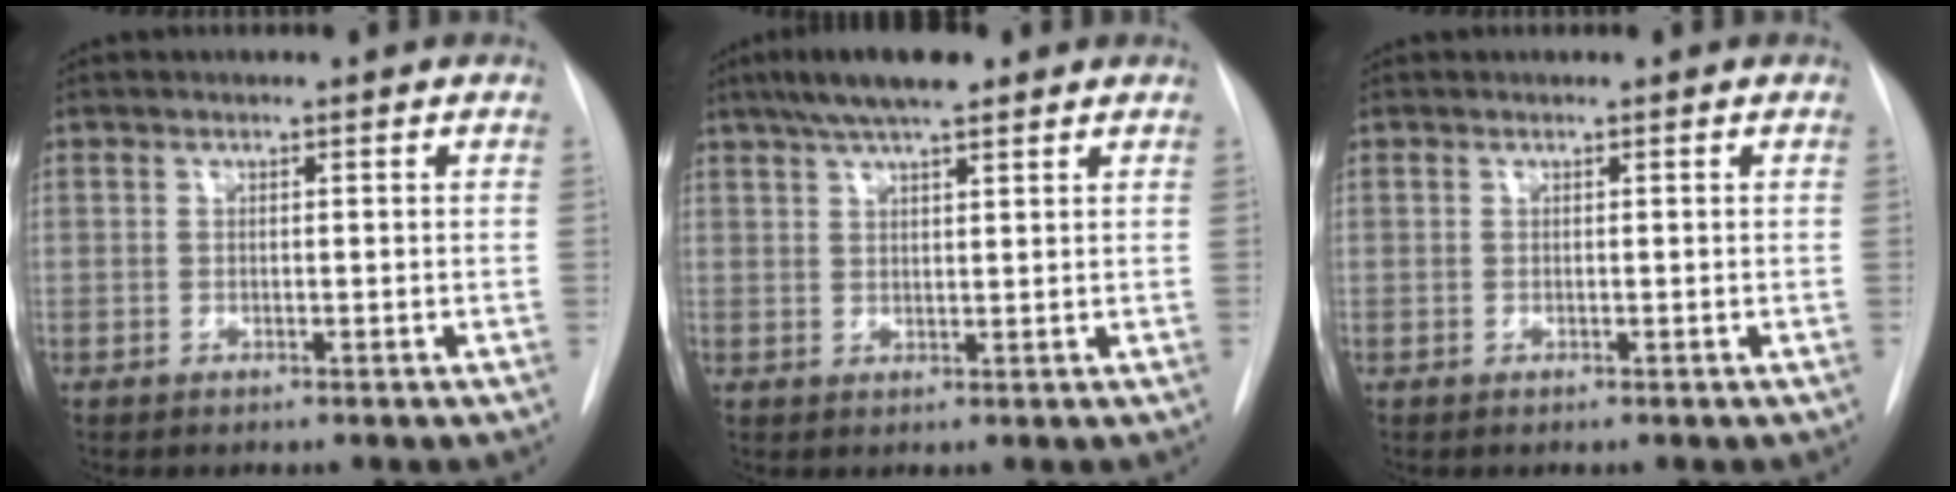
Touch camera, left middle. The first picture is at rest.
{"total": 7.9, "force": [5.8, 1.4, 5.2], "torque": [-0.090, 0.022, 0.096]}
{"total": 0.0}